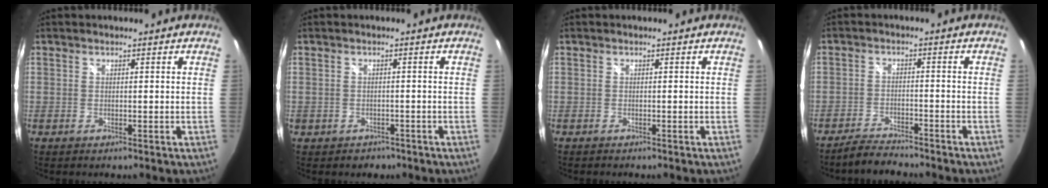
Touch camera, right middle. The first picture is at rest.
{"total": 2.9, "force": [-1.6, 2.3, 0.6], "torque": [-0.020, -0.004, -0.019]}
{"total": 0.0}
{"total": 4.8, "force": [-4.6, 0.6, 1.3], "torque": [-0.046, -0.005, -0.082]}